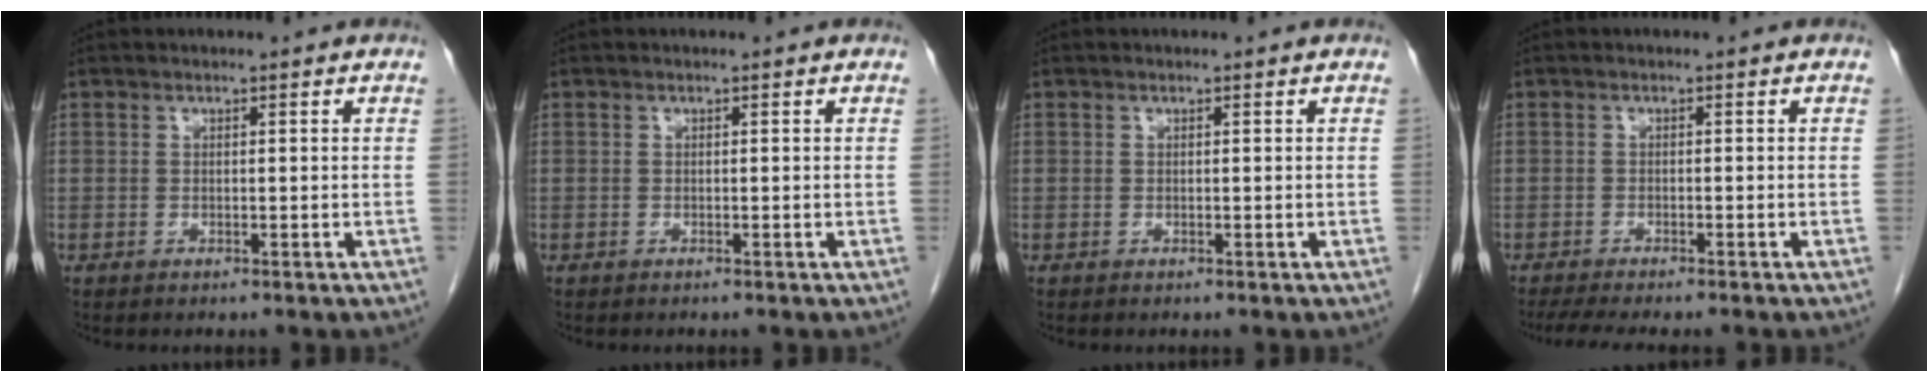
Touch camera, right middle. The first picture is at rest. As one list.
[{"total": 0.0}, {"total": 0.0}, {"total": 6.5, "force": [-5.5, 0.6, 3.5], "torque": [-0.049, -0.015, -0.084]}]